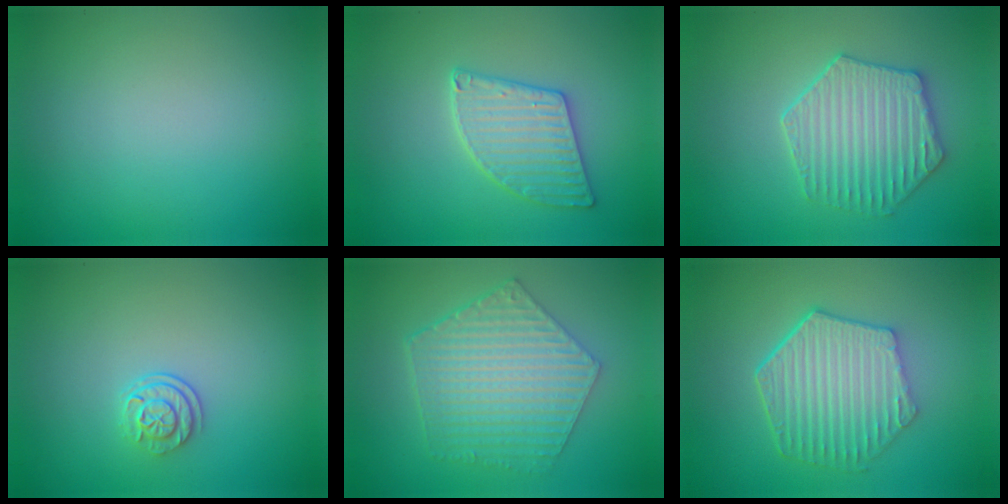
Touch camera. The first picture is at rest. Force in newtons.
{"total": 3.8, "press": 3.6, "slide": 1.2}
{"total": 4.7, "press": 4.2, "slide": 2.1}
{"total": 2.2, "press": 1.7, "slide": 1.4}
{"total": 6.7, "press": 4.9, "slide": 4.6}
{"total": 6.1, "press": 4.5, "slide": 4.0}